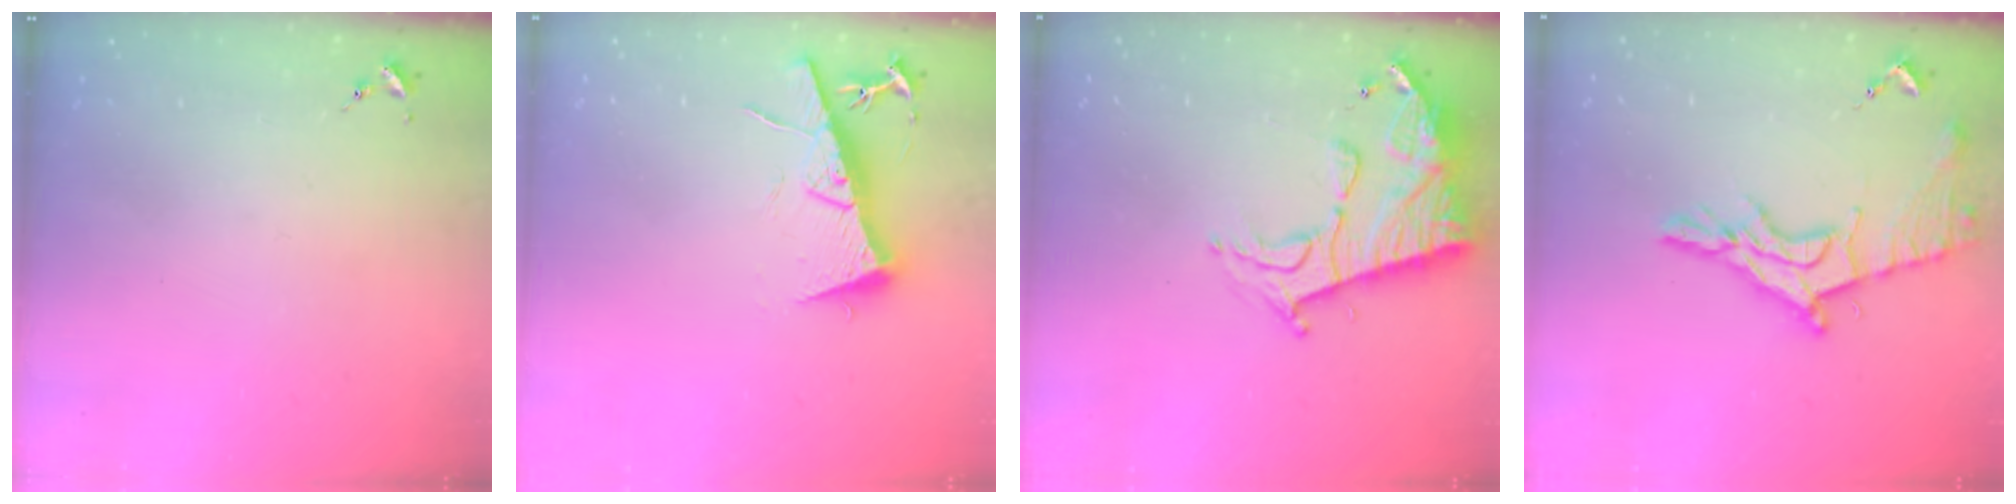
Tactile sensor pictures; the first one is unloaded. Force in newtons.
{"total": 11.0, "press": 11.0, "slide": 0.7}
{"total": 14.4, "press": 14.3, "slide": 1.6}
{"total": 15.4, "press": 15.3, "slide": 1.3}